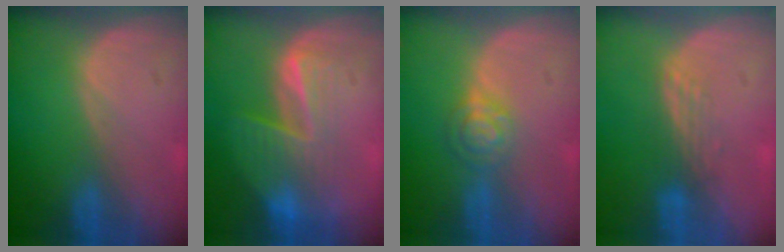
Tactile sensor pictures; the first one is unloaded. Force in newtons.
{"total": 7.4, "press": 6.7, "slide": 3.1}
{"total": 4.0, "press": 3.6, "slide": 1.7}
{"total": 3.0, "press": 2.5, "slide": 1.7}